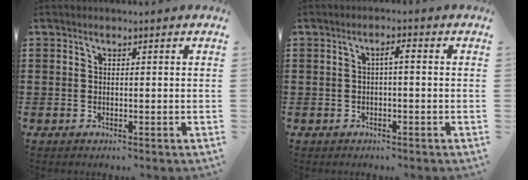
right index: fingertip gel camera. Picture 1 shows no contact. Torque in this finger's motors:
{"motor_torque": [0.54, -0.45, 0.06, 0.06]}